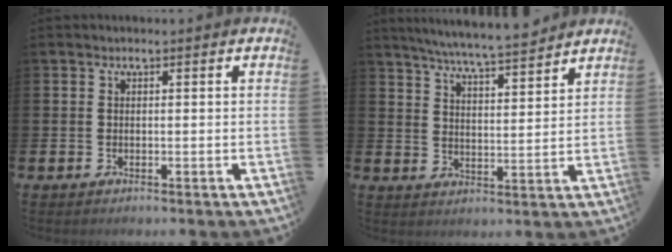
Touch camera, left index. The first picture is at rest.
{"total": 6.7, "force": [6.4, -0.2, 1.8], "torque": [-0.048, -0.043, 0.112]}